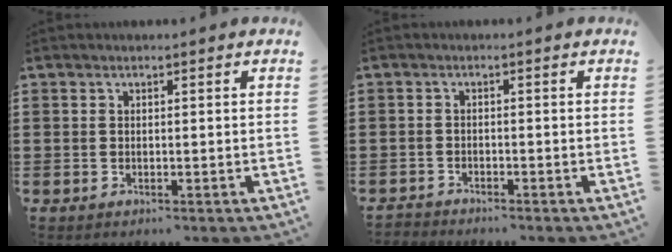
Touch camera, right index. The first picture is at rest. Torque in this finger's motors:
{"motor_torque": [-2.14, 0.00, -1.05, -0.21]}